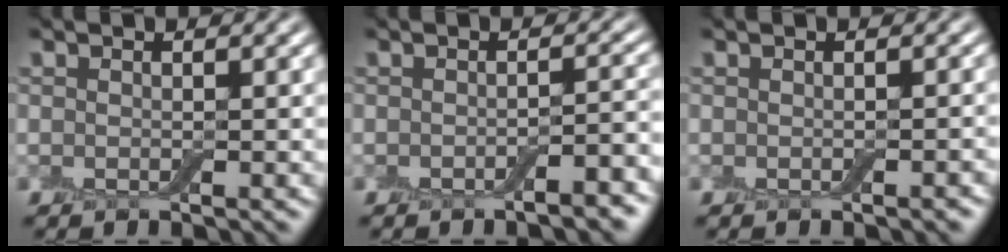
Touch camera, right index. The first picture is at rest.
{"total": 2.8, "force": [-1.6, 0.6, 2.2], "torque": [-0.027, 0.004, -0.026]}
{"total": 0.6, "force": [-0.3, 0.1, 0.4], "torque": [-0.006, 0.002, -0.003]}